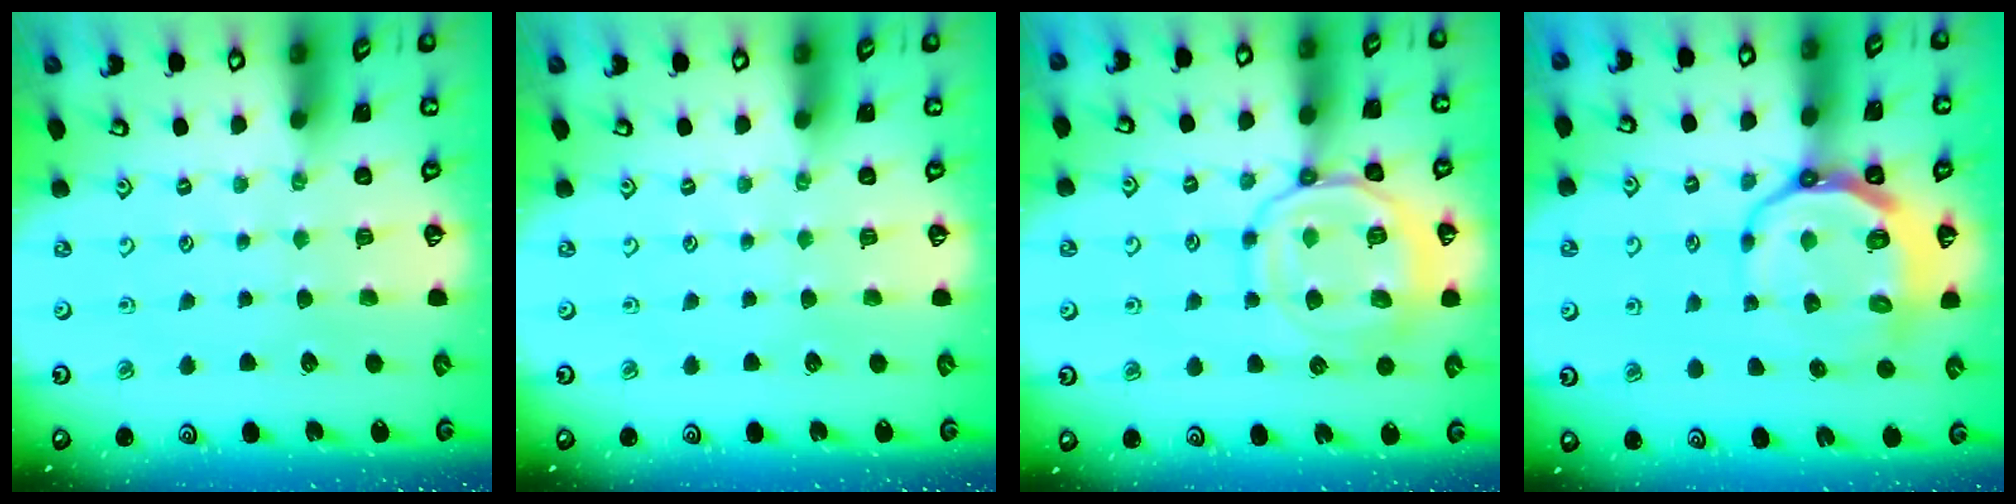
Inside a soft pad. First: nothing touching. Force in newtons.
{"total": 0.0}
{"total": 14.8, "press": 14.8, "slide": 1.2}
{"total": 10.1, "press": 9.6, "slide": 3.2}